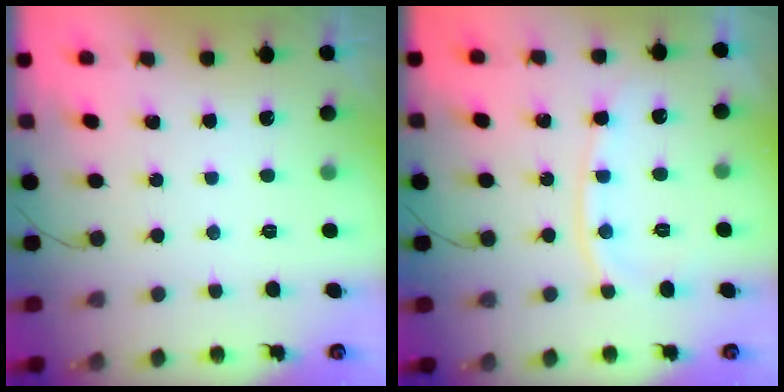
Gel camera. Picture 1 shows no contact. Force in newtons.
{"total": 9.8, "press": 9.7, "slide": 1.2}